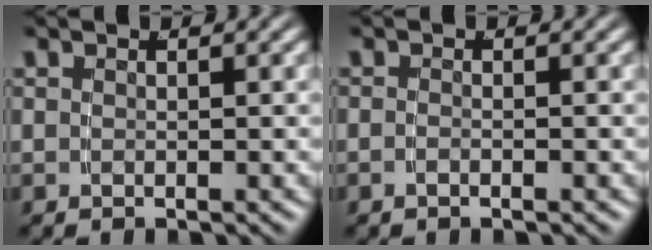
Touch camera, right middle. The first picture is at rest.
{"total": 0.6, "force": [-0.5, 0.0, 0.3], "torque": [-0.006, 0.000, -0.013]}